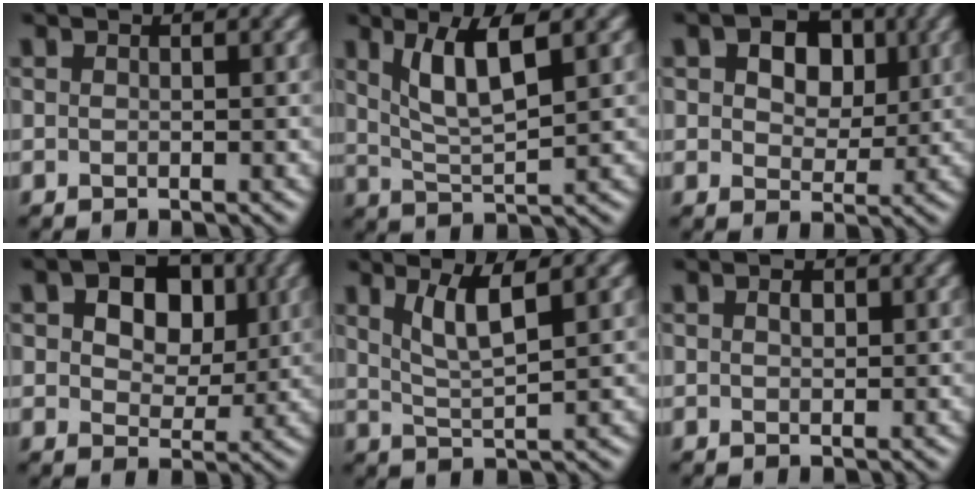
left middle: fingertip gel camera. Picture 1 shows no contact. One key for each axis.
{"total": 5.3, "fx": 2.2, "fy": 1.3, "fz": 4.6, "tx": -0.087, "ty": -0.005, "tz": 0.043}
{"total": 7.2, "fx": 2.6, "fy": 4.8, "fz": 4.6, "tx": -0.067, "ty": 0.018, "tz": 0.020}
{"total": 8.2, "fx": 2.8, "fy": 5.6, "fz": 5.3, "tx": -0.074, "ty": 0.021, "tz": 0.023}
{"total": 3.6, "fx": 1.7, "fy": 0.7, "fz": 3.1, "tx": -0.060, "ty": -0.004, "tz": 0.038}
{"total": 0.9, "fx": 0.3, "fy": 0.6, "fz": 0.6, "tx": -0.011, "ty": 0.001, "tz": 0.005}